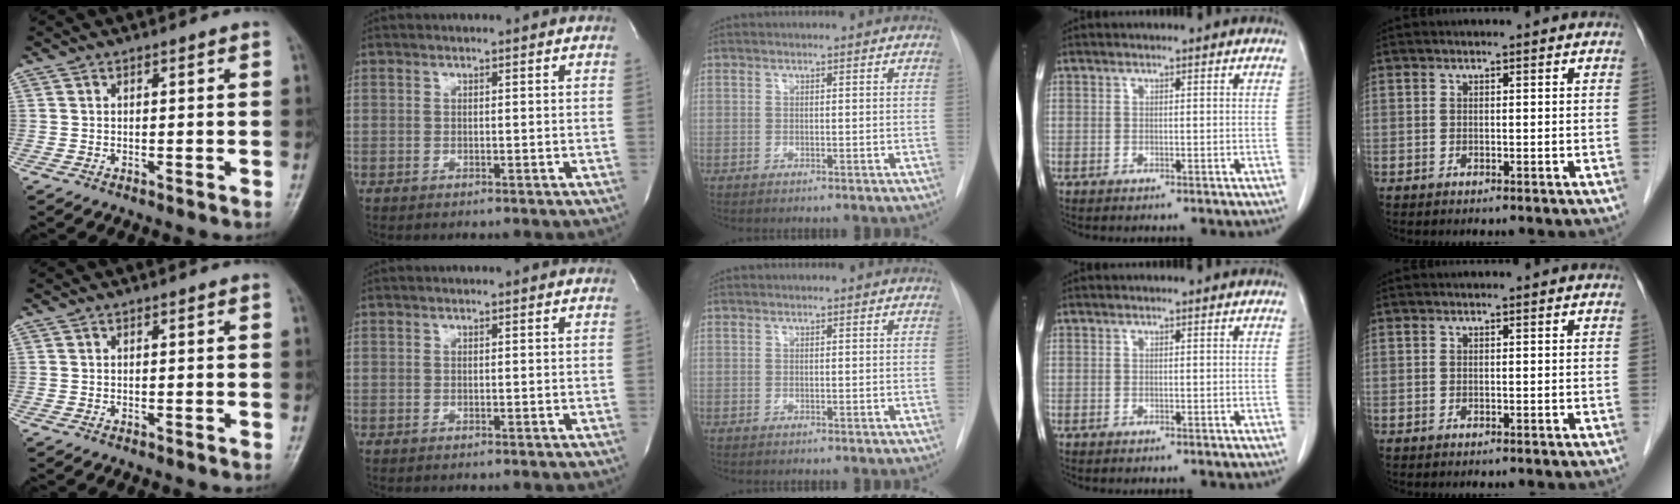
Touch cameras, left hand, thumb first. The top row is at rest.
{}